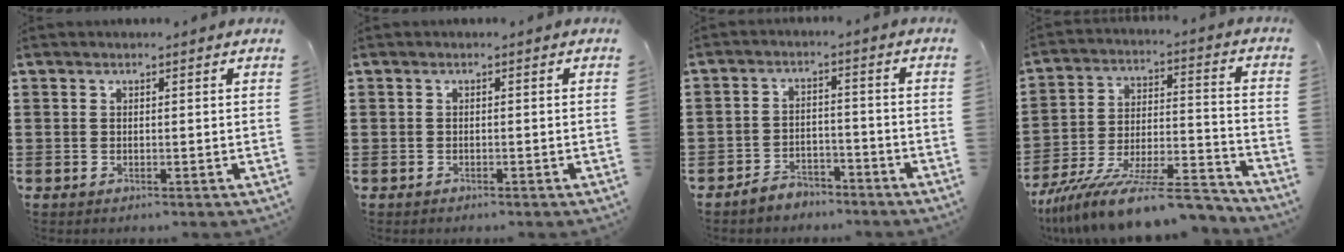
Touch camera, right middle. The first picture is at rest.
{"total": 0.7, "force": [-0.6, 0.3, 0.1], "torque": [-0.001, 0.001, -0.013]}
{"total": 3.9, "force": [-3.7, 1.1, 0.1], "torque": [-0.007, 0.006, -0.078]}
{"total": 14.8, "force": [-12.6, 1.7, 7.7], "torque": [-0.118, 0.038, -0.228]}